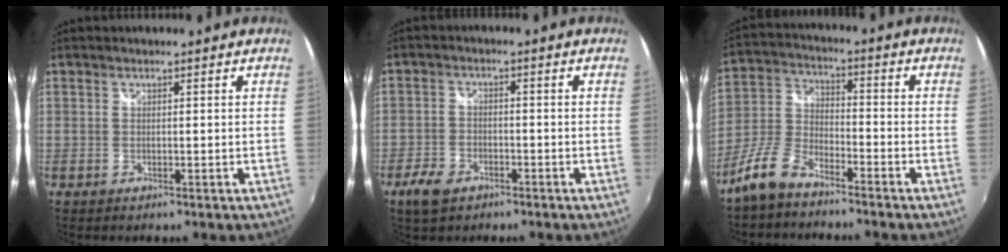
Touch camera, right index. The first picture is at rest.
{"total": 6.3, "force": [-4.2, 3.7, 2.9], "torque": [-0.084, -0.004, -0.076]}
{"total": 8.9, "force": [-6.7, 3.7, 4.5], "torque": [-0.111, 0.008, -0.138]}